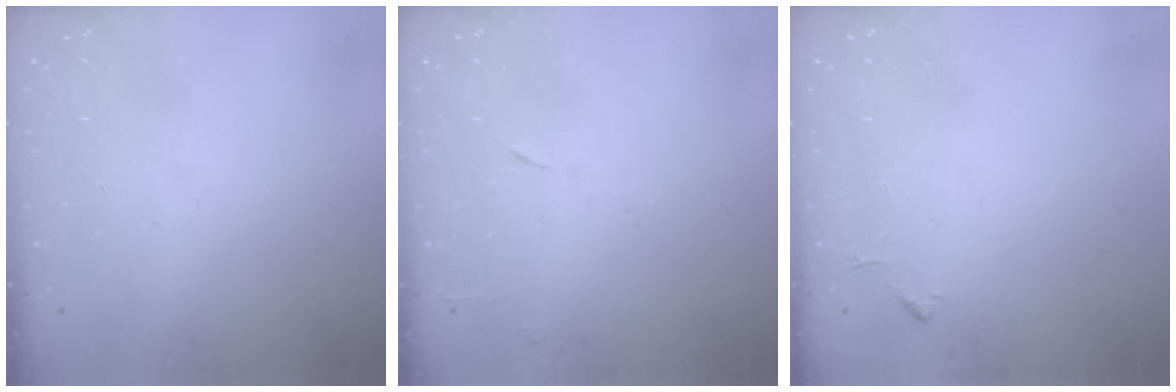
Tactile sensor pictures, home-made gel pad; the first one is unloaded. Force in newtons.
{"total": 6.6, "press": 6.6, "slide": 0.8}
{"total": 3.5, "press": 3.5, "slide": 0.5}